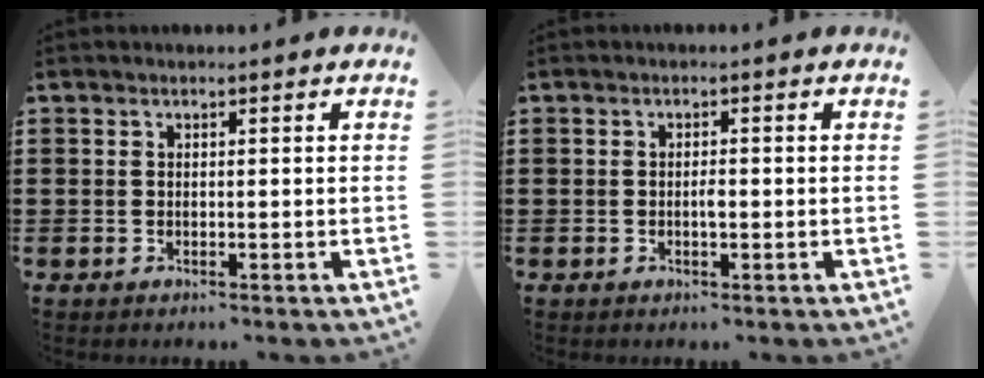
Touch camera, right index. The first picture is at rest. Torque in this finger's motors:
{"motor_torque": [0.83, -0.11, 0.09, 0.01]}